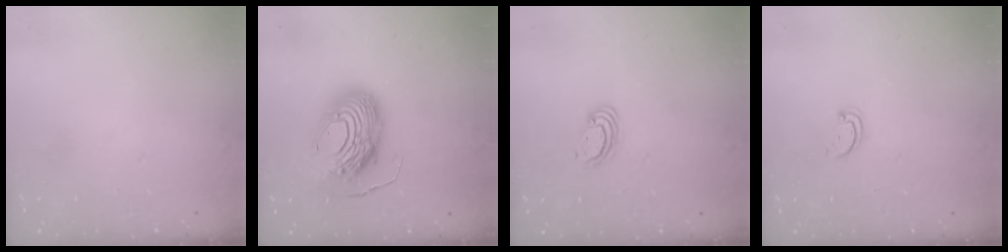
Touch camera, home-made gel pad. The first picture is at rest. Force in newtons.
{"total": 14.3, "press": 14.3, "slide": 1.4}
{"total": 3.5, "press": 3.5, "slide": 0.3}
{"total": 2.8, "press": 2.7, "slide": 0.3}